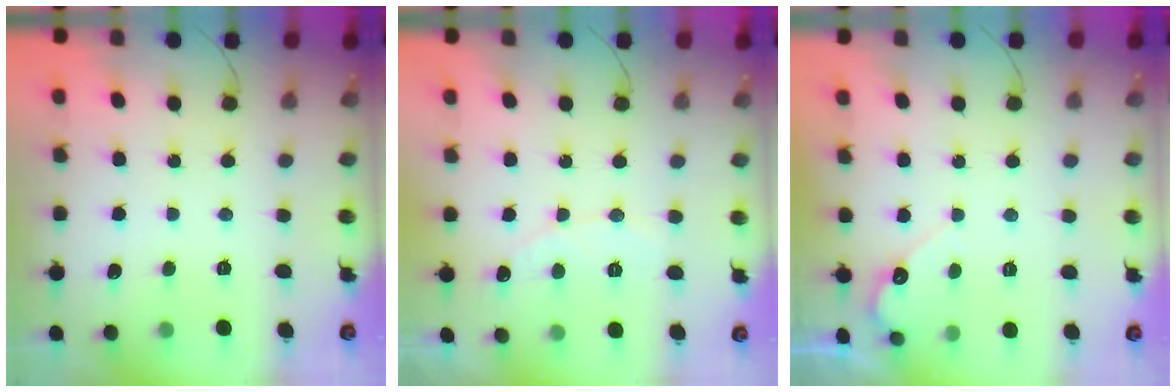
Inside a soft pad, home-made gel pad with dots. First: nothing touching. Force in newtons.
{"total": 5.4, "press": 5.4, "slide": 0.4}
{"total": 4.2, "press": 4.2, "slide": 0.2}